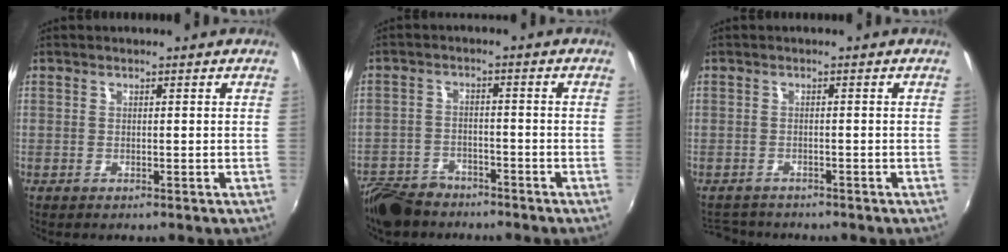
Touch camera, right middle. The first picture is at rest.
{"total": 9.7, "force": [-7.8, 4.8, 3.2], "torque": [-0.094, -0.006, -0.134]}
{"total": 4.5, "force": [-4.1, 1.6, 0.9], "torque": [-0.030, -0.006, -0.069]}